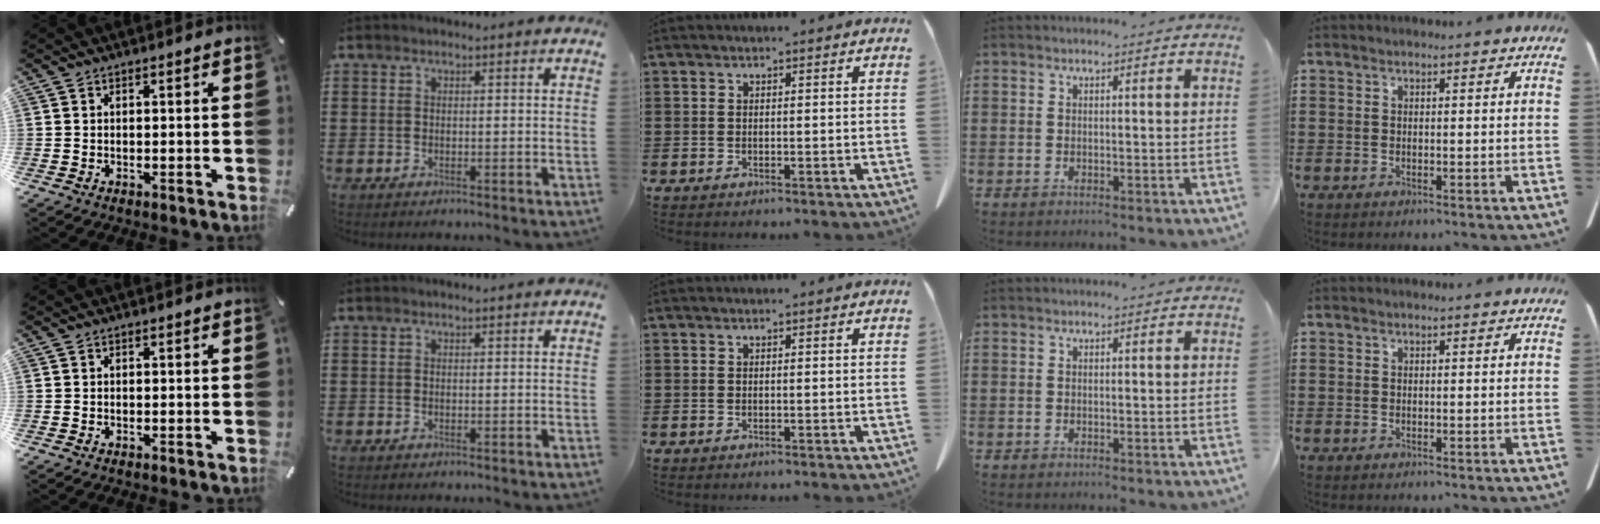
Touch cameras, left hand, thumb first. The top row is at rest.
{}